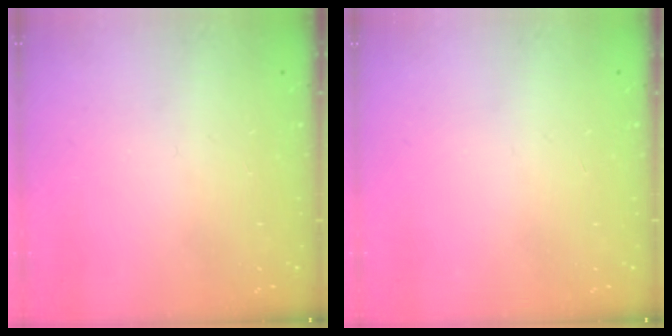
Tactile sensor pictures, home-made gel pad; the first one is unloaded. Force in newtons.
{"total": 0.0}